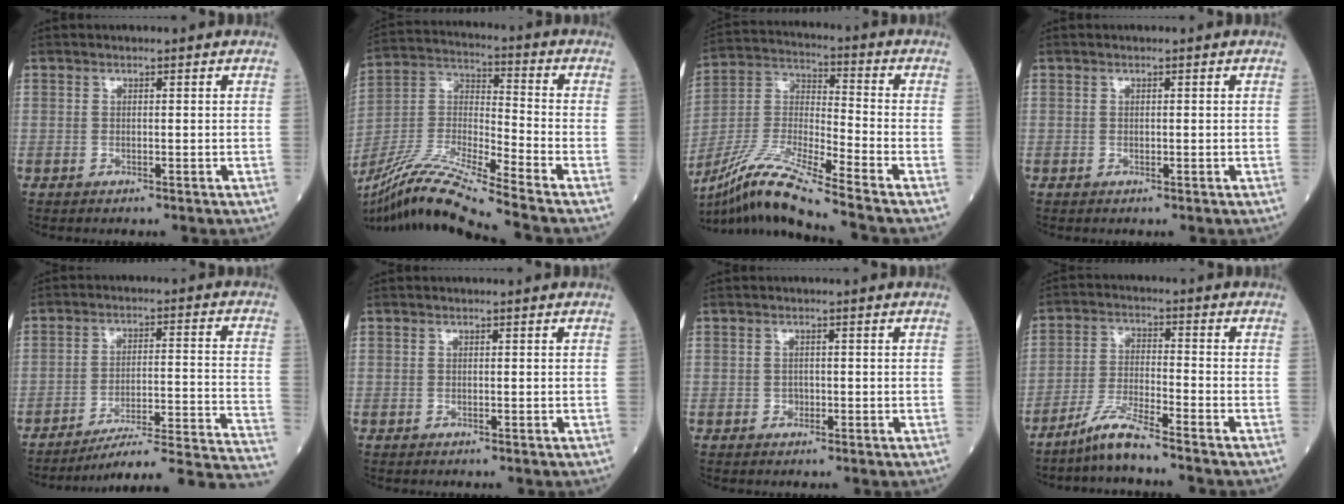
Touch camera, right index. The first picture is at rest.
{"total": 18.1, "force": [-15.4, -1.5, 9.4], "torque": [-0.204, -0.020, -0.290]}
{"total": 15.5, "force": [-12.5, -1.2, 9.2], "torque": [-0.191, -0.018, -0.235]}
{"total": 0.0}
{"total": 20.5, "force": [-18.8, -1.1, 8.1], "torque": [-0.055, 0.002, -0.255]}
{"total": 0.0}
{"total": 0.8, "force": [-0.3, 0.7, 0.2], "torque": [0.000, 0.004, -0.006]}
{"total": 5.9, "force": [-5.1, -0.6, 2.9], "torque": [-0.063, -0.023, -0.105]}